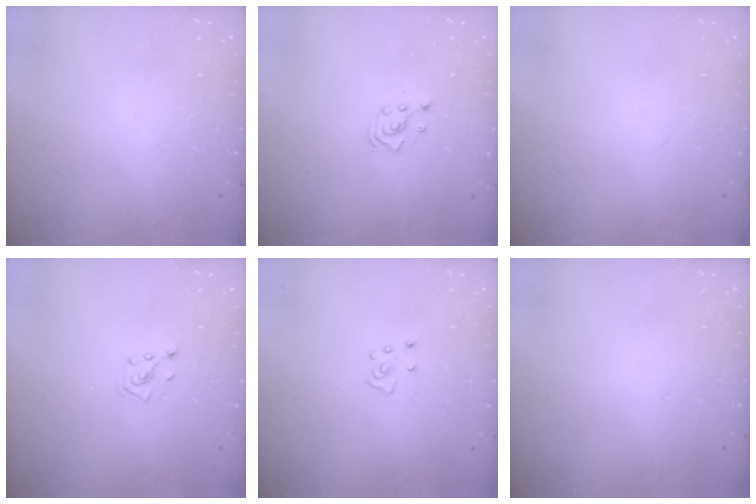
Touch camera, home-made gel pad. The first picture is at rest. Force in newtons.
{"total": 2.5, "press": 2.5, "slide": 0.3}
{"total": 0.0}
{"total": 2.8, "press": 2.8, "slide": 0.2}
{"total": 5.0, "press": 5.0, "slide": 0.3}
{"total": 0.0}